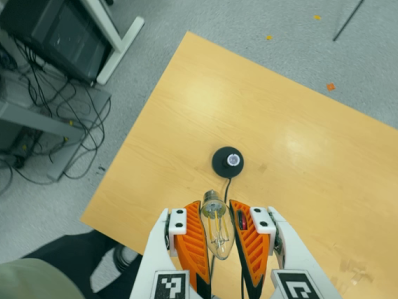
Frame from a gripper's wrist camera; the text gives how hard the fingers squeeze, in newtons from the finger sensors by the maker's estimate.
{"total": 21.4, "left": 23.2, "right": 19.6}